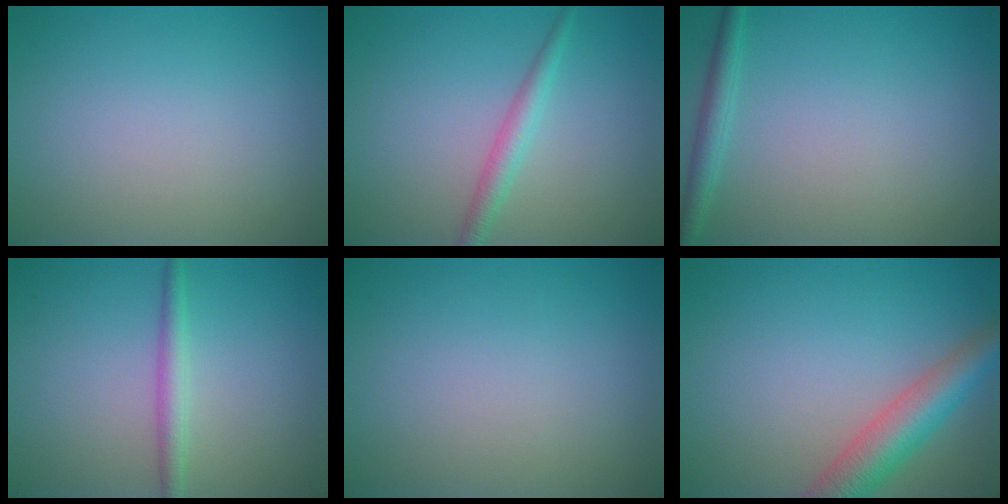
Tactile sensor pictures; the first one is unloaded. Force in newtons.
{"total": 2.1, "press": 2.1, "slide": 0.0}
{"total": 1.8, "press": 1.8, "slide": 0.1}
{"total": 2.0, "press": 2.0, "slide": 0.0}
{"total": 0.0}
{"total": 5.2, "press": 5.2, "slide": 0.3}